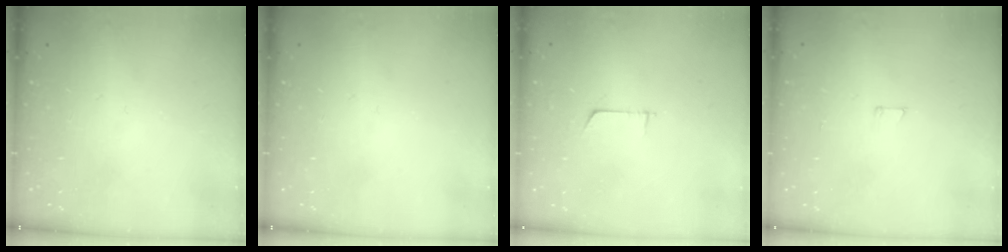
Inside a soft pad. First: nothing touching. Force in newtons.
{"total": 0.0}
{"total": 3.2, "press": 3.2, "slide": 0.3}
{"total": 2.9, "press": 2.9, "slide": 0.2}